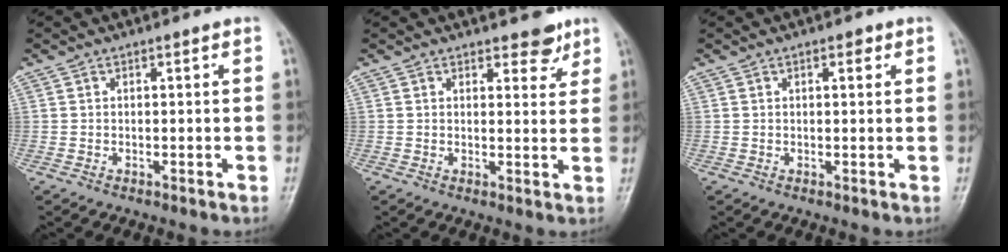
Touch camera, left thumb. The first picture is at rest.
{"total": 3.8, "force": [2.9, 1.8, 1.6], "torque": [0.002, -0.018, 0.038]}
{"total": 1.7, "force": [0.8, 0.8, 1.3], "torque": [-0.014, 0.000, 0.009]}